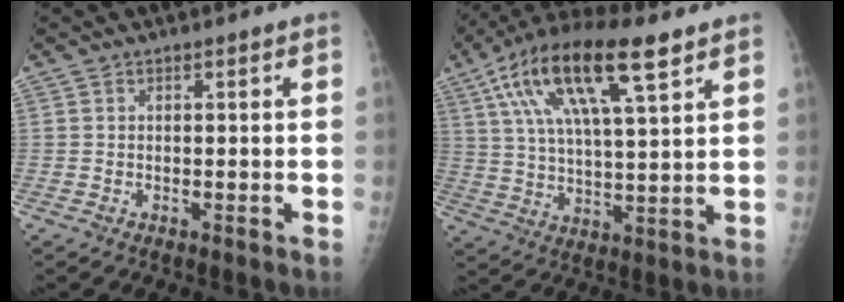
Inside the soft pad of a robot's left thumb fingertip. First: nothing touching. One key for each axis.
{"total": 18.7, "fx": 9.5, "fy": 5.6, "fz": 15.1, "tx": -0.277, "ty": -0.004, "tz": 0.168}